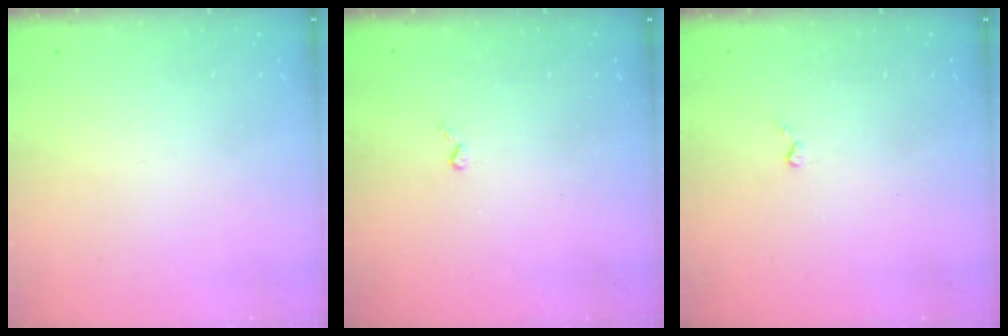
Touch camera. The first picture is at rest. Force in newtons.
{"total": 2.6, "press": 2.6, "slide": 0.5}
{"total": 3.3, "press": 3.3, "slide": 0.5}